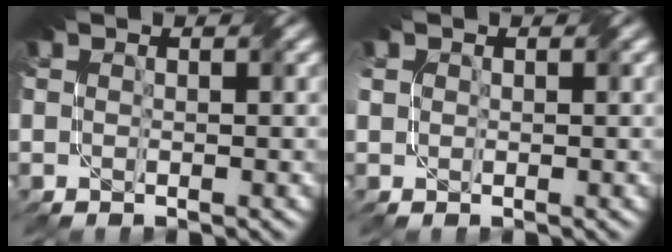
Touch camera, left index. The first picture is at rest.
{"total": 1.0, "force": [0.2, 0.9, 0.3], "torque": [-0.010, 0.001, 0.003]}